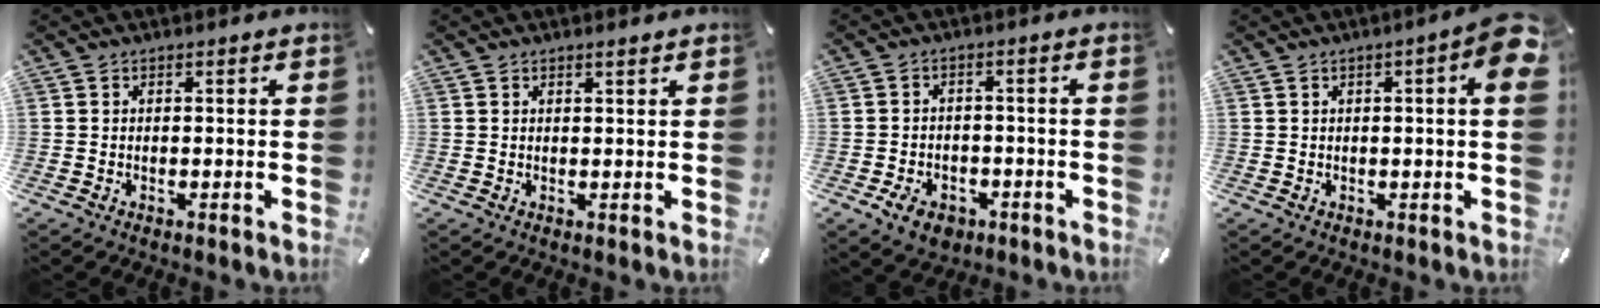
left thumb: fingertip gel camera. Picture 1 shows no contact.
{"total": 1.0, "force": [0.9, 0.2, 0.5], "torque": [-0.009, 0.000, 0.016]}
{"total": 5.6, "force": [-2.8, 4.1, 2.6], "torque": [-0.057, 0.011, -0.051]}
{"total": 6.1, "force": [2.0, 1.1, 5.6], "torque": [-0.081, -0.006, 0.029]}